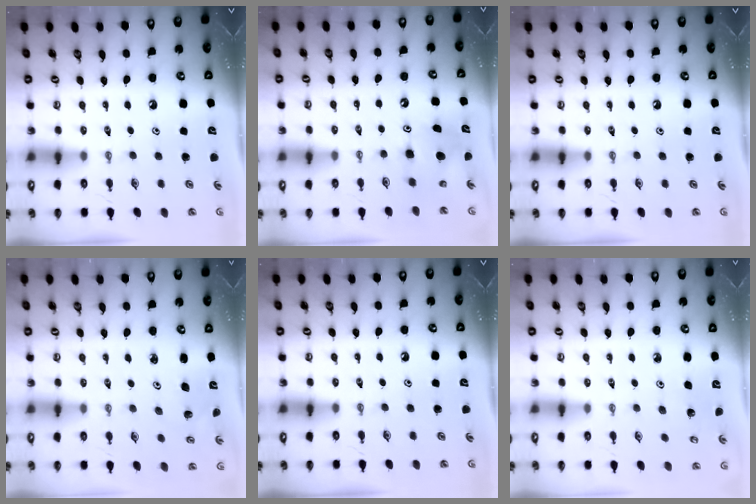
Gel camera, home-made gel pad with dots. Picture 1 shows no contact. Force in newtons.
{"total": 7.6, "press": 7.6, "slide": 0.4}
{"total": 0.0}
{"total": 2.0, "press": 2.0, "slide": 0.1}
{"total": 0.0}
{"total": 2.3, "press": 2.3, "slide": 0.1}